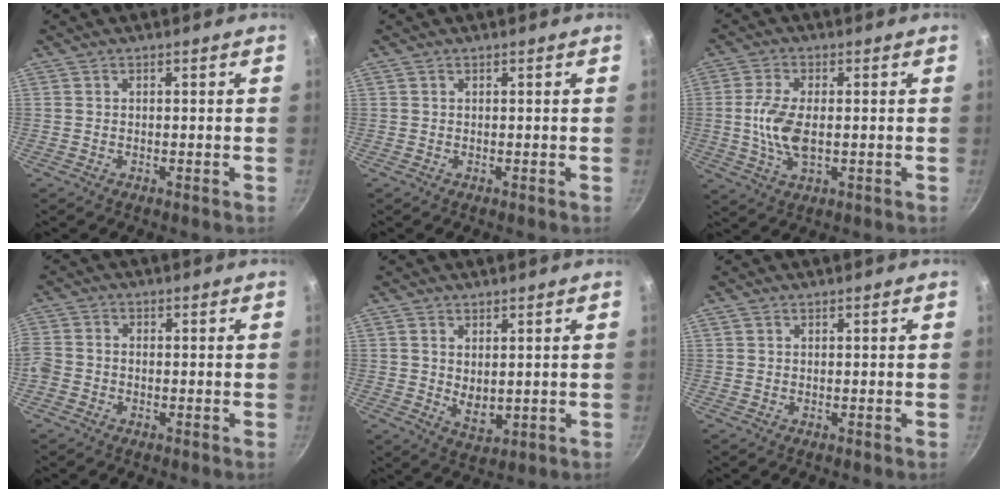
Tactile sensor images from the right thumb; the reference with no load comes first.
{"total": 0.0}
{"total": 10.1, "force": [-0.3, 5.1, 8.7], "torque": [-0.178, -0.002, -0.009]}
{"total": 5.0, "force": [-1.9, 3.8, 2.6], "torque": [-0.063, 0.008, -0.049]}
{"total": 4.6, "force": [1.1, 2.7, 3.5], "torque": [-0.055, -0.016, 0.026]}
{"total": 0.5, "force": [0.3, 0.4, 0.2], "torque": [-0.004, 0.001, 0.005]}